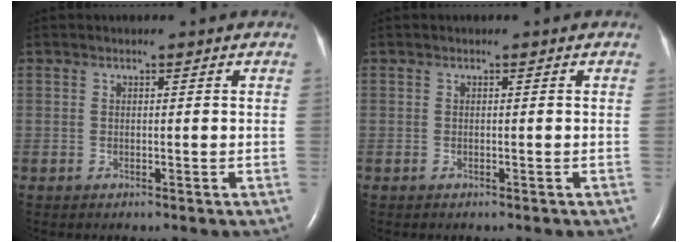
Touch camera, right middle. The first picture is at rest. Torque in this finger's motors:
{"motor_torque": [0.00, 0.00, -0.05, -0.01]}